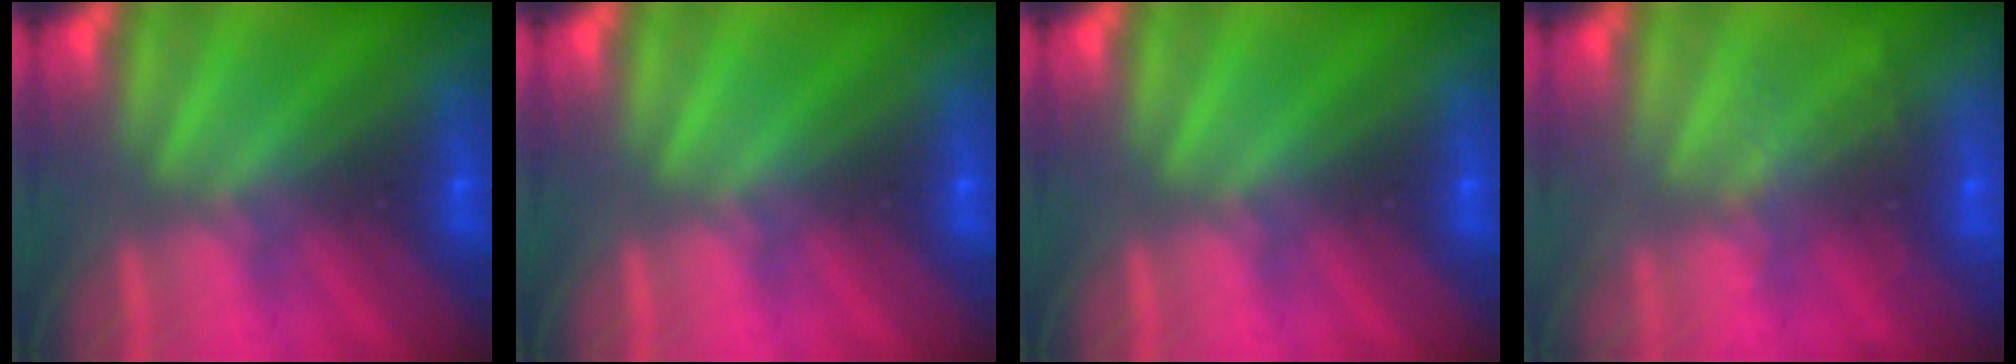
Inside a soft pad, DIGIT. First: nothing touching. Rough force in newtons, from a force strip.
{"total": 0.0}
{"total": 0.0}
{"total": 2.0}